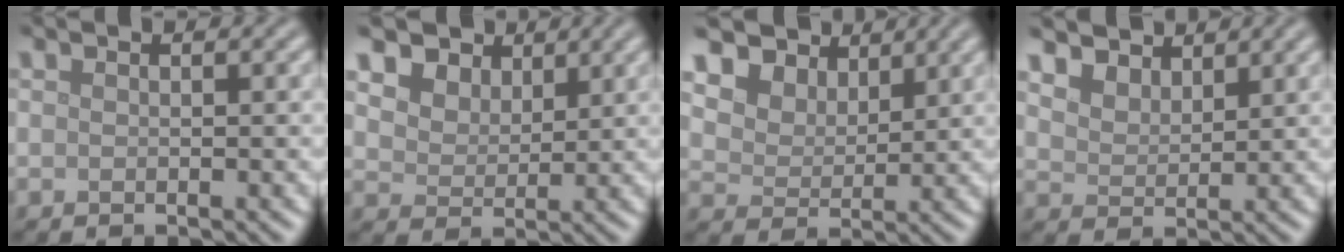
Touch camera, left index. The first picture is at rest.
{"total": 6.5, "force": [4.3, 4.2, 2.4], "torque": [-0.074, 0.008, 0.076]}
{"total": 8.4, "force": [5.7, 5.3, 3.1], "torque": [-0.091, 0.006, 0.103]}
{"total": 5.1, "force": [4.3, 2.4, 1.6], "torque": [-0.066, -0.002, 0.079]}